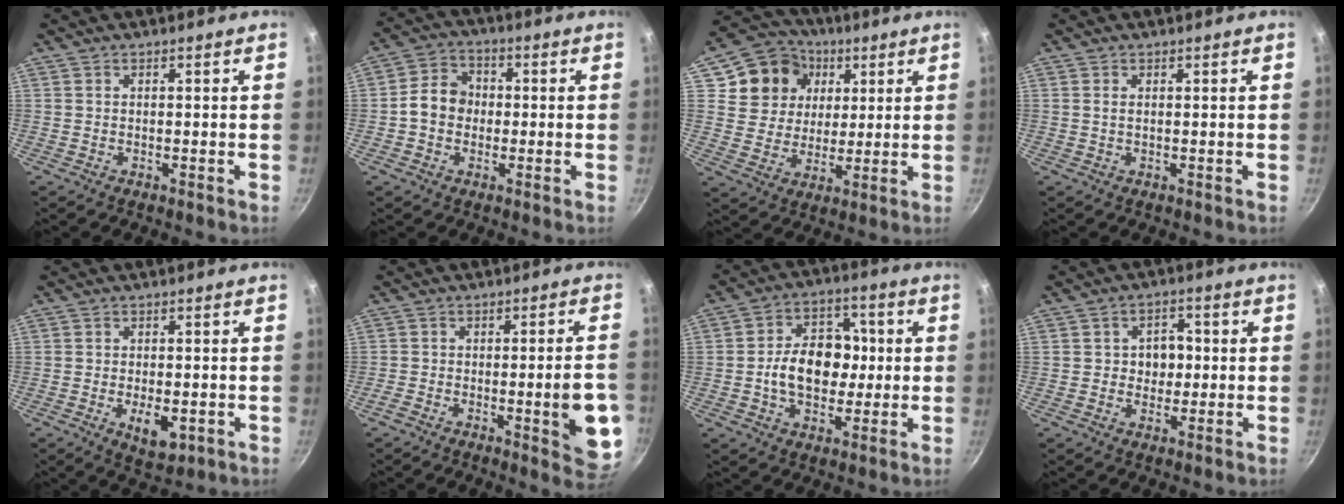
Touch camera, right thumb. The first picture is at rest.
{"total": 7.3, "force": [-0.5, 6.1, 4.0], "torque": [-0.041, 0.020, -0.025]}
{"total": 13.6, "force": [5.0, 11.5, 5.1], "torque": [-0.067, 0.003, 0.083]}
{"total": 0.7, "force": [0.2, 0.3, 0.7], "torque": [-0.014, 0.000, 0.002]}
{"total": 6.5, "force": [-1.9, 3.4, 5.3], "torque": [-0.065, 0.000, -0.019]}
{"total": 11.9, "force": [-3.4, 3.2, 10.9], "torque": [-0.127, 0.020, -0.045]}
{"total": 13.2, "force": [-0.5, 9.6, 9.1], "torque": [-0.103, 0.021, -0.017]}
{"total": 5.5, "force": [0.1, 4.5, 3.2], "torque": [-0.010, 0.006, -0.003]}